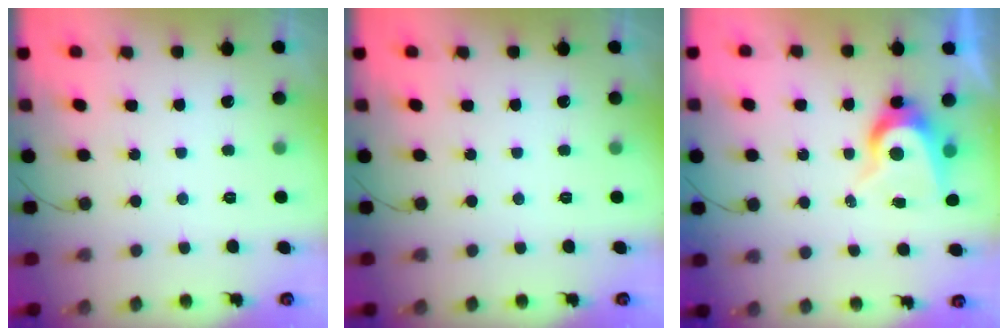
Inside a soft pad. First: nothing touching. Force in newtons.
{"total": 0.0}
{"total": 7.8, "press": 7.8, "slide": 0.3}